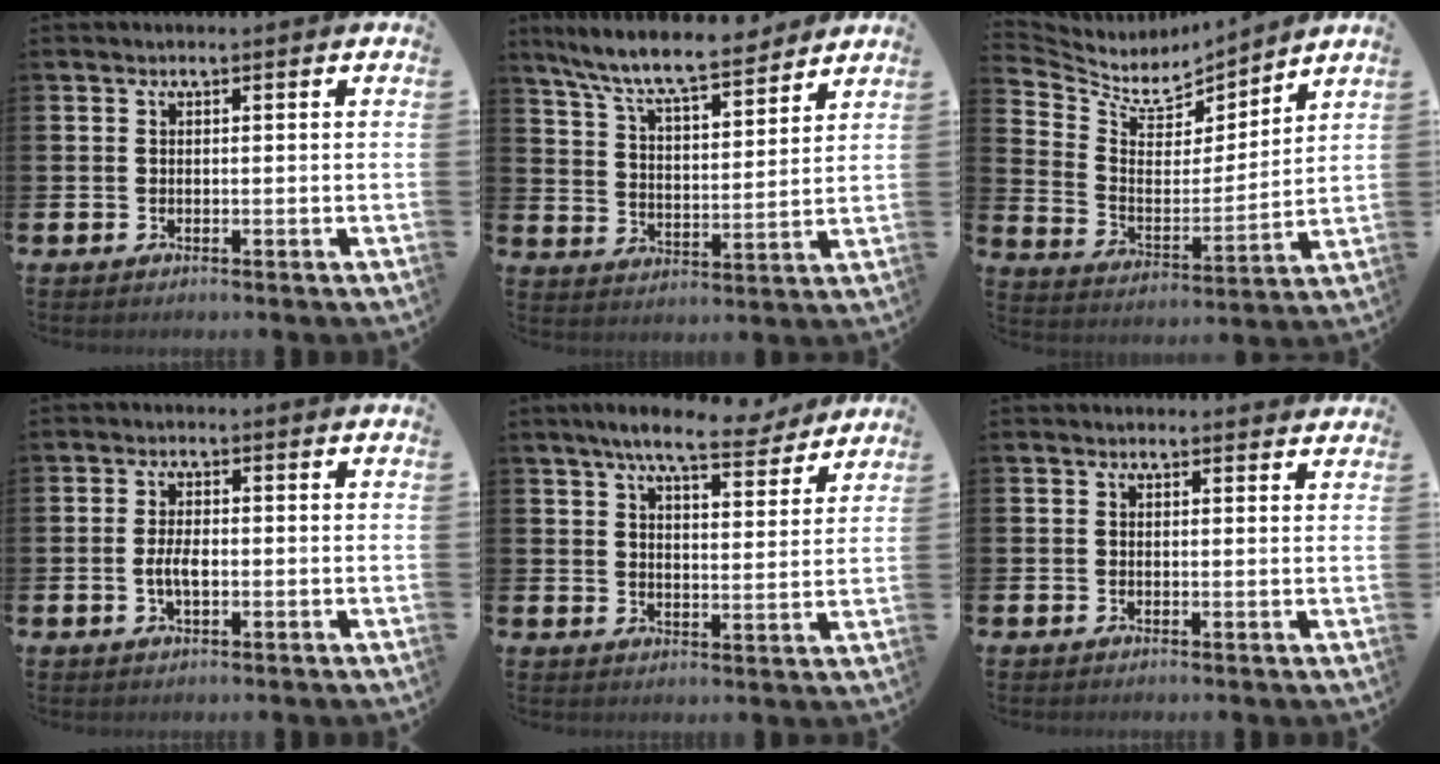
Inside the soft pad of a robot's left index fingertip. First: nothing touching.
{"total": 9.2, "force": [8.4, 1.4, 3.5], "torque": [-0.102, -0.050, 0.148]}
{"total": 6.9, "force": [6.2, 2.8, 1.2], "torque": [-0.070, -0.051, 0.109]}
{"total": 2.9, "force": [-0.4, 1.3, 2.6], "torque": [-0.040, 0.000, -0.010]}
{"total": 8.3, "force": [7.4, 1.6, 3.5], "torque": [-0.068, -0.035, 0.128]}
{"total": 0.6, "force": [0.6, 0.1, 0.1], "torque": [0.010, -0.004, 0.009]}